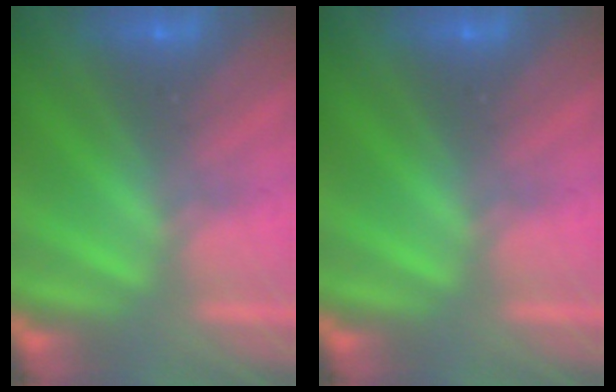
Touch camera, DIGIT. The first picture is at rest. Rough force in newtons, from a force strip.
{"total": 0.0}